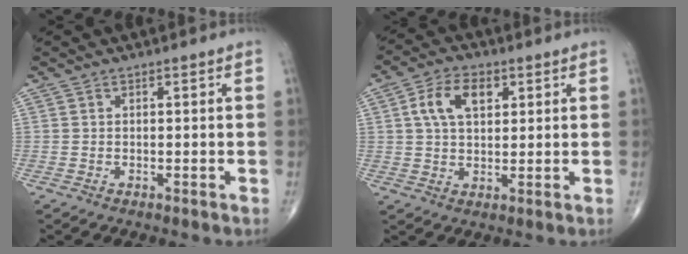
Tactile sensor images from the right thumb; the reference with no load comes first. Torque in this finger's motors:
{"motor_torque": [0.06, 0.20, 0.25, 0.11, 0.16]}